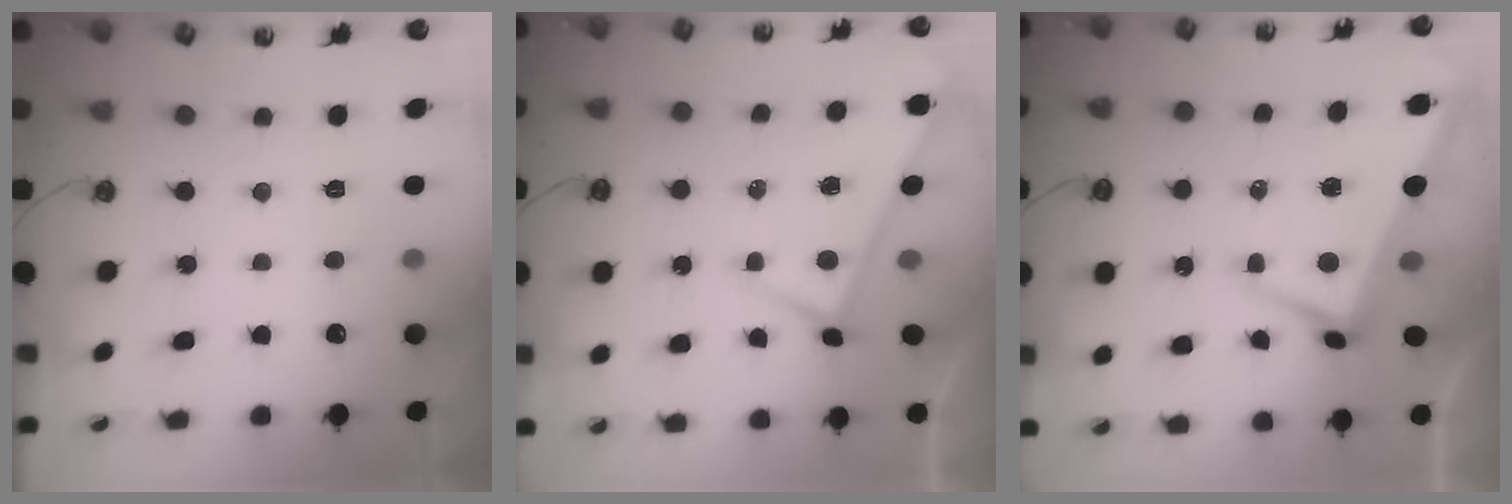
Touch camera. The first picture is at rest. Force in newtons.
{"total": 0.0}
{"total": 1.1, "press": 0.4, "slide": 1.0}